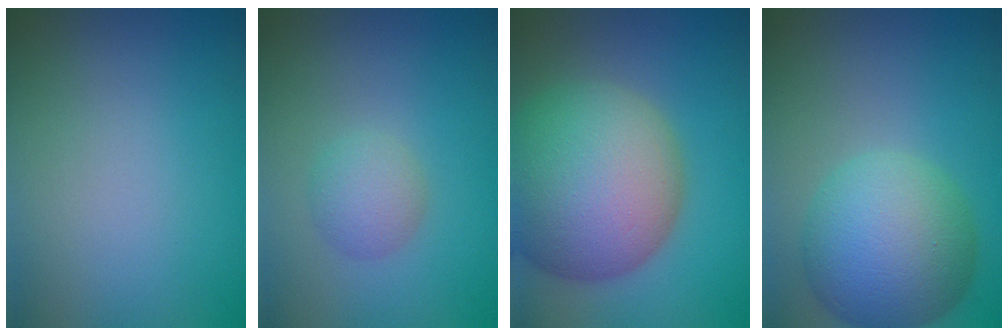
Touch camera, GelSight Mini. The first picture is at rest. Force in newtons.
{"total": 2.3, "press": 2.3, "slide": 0.1}
{"total": 14.1, "press": 14.0, "slide": 0.9}
{"total": 8.8, "press": 8.8, "slide": 0.3}